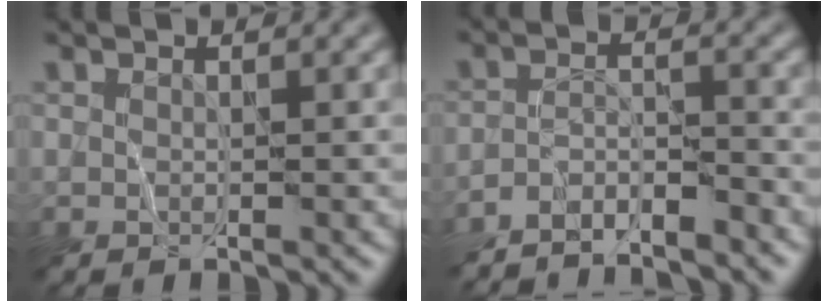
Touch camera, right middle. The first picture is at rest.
{"total": 3.9, "force": [-3.7, 0.5, 1.2], "torque": [-0.019, 0.004, -0.071]}